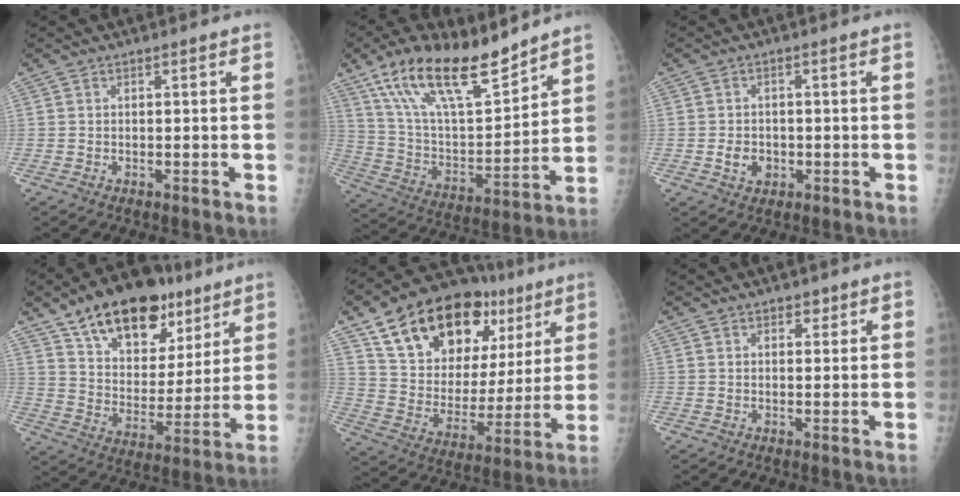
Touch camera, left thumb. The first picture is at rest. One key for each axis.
{"total": 20.4, "fx": 14.5, "fy": 6.9, "fz": 12.6, "tx": -0.194, "ty": -0.064, "tz": 0.266}
{"total": 3.6, "fx": -0.8, "fy": 3.0, "fz": 1.9, "tx": -0.021, "ty": 0.003, "tz": -0.009}
{"total": 22.4, "fx": 13.7, "fy": 12.5, "fz": 12.6, "tx": -0.161, "ty": -0.041, "tz": 0.228}
{"total": 27.2, "fx": 14.3, "fy": 15.2, "fz": 17.5, "tx": -0.237, "ty": -0.012, "tz": 0.240}
{"total": 2.1, "fx": 1.3, "fy": 1.3, "fz": 0.9, "tx": 0.003, "ty": -0.006, "tz": 0.015}